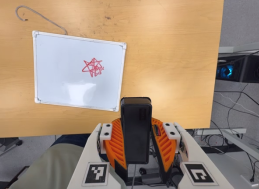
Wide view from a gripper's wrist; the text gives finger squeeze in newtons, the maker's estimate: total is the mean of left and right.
{"total": 10.0, "left": 8.1, "right": 11.9}